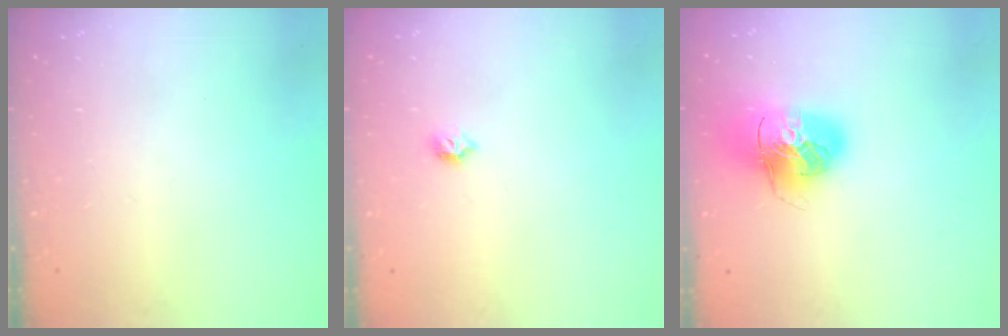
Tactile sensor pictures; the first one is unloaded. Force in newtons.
{"total": 4.8, "press": 4.7, "slide": 1.0}
{"total": 16.4, "press": 16.2, "slide": 2.5}